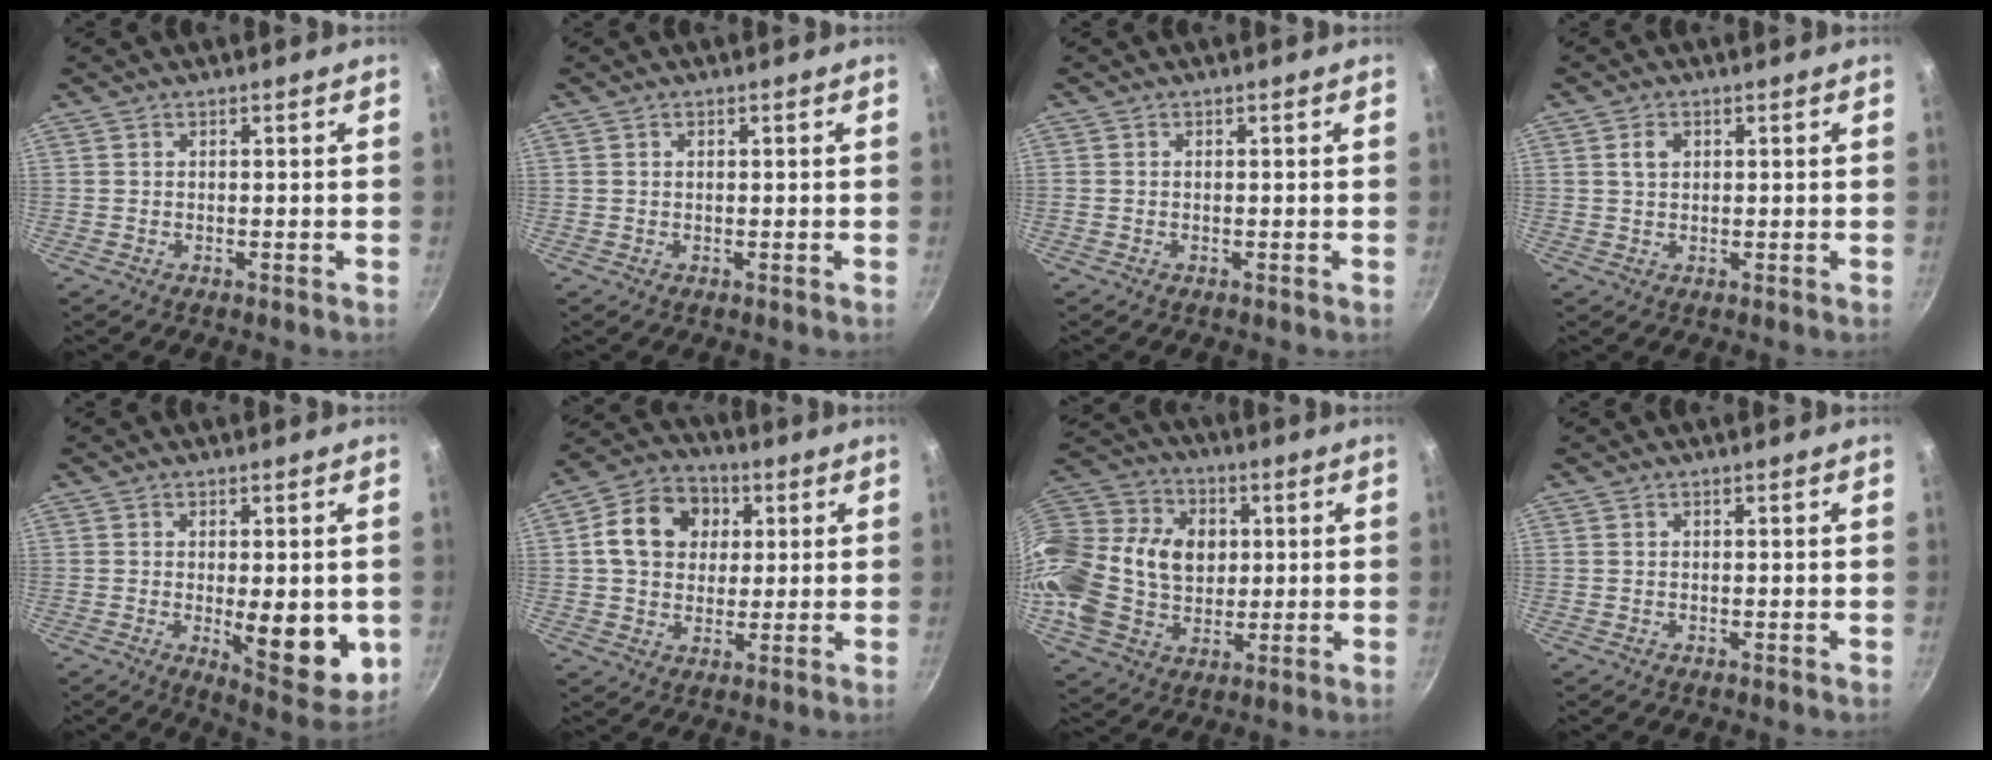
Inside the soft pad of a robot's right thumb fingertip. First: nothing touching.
{"total": 0.6, "force": [0.2, 0.4, 0.3], "torque": [-0.005, 0.003, 0.003]}
{"total": 0.0}
{"total": 2.4, "force": [0.7, 1.8, 1.5], "torque": [-0.020, 0.002, 0.013]}
{"total": 12.6, "force": [-1.5, 4.9, 11.5], "torque": [-0.120, -0.019, -0.010]}
{"total": 12.8, "force": [2.9, 10.3, 6.9], "torque": [-0.096, 0.013, 0.035]}
{"total": 24.8, "force": [3.1, 19.0, 15.6], "torque": [-0.302, 0.030, 0.054]}
{"total": 0.0}